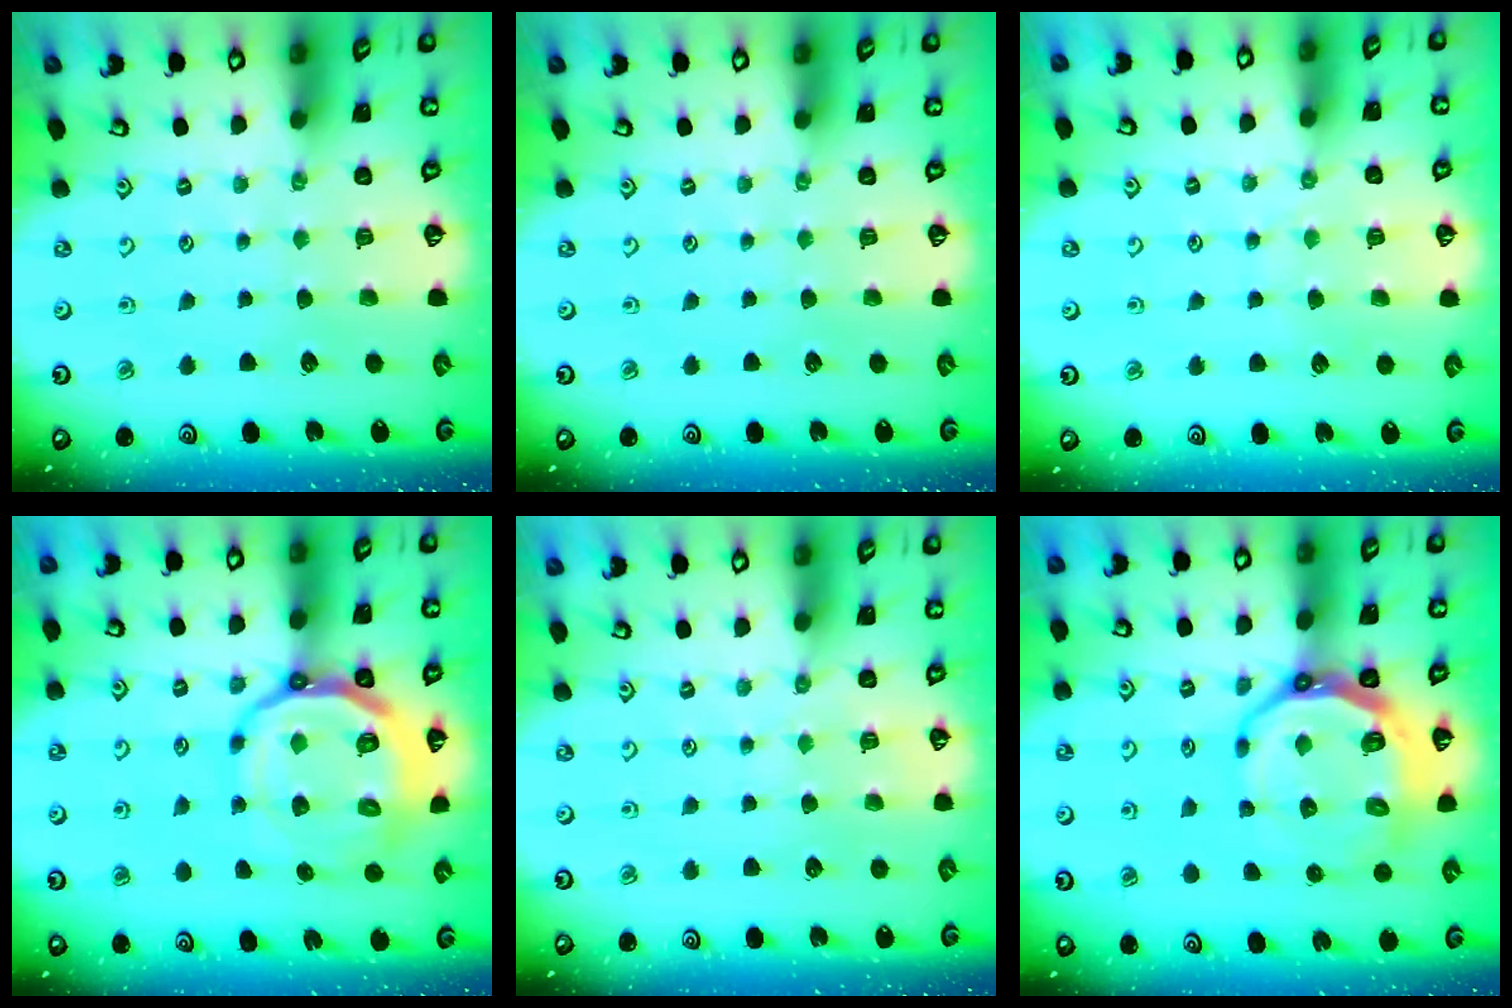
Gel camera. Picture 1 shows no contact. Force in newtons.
{"total": 0.0}
{"total": 4.5, "press": 4.5, "slide": 0.6}
{"total": 18.0, "press": 17.7, "slide": 3.1}
{"total": 5.3, "press": 5.3, "slide": 0.7}
{"total": 14.4, "press": 13.9, "slide": 3.9}